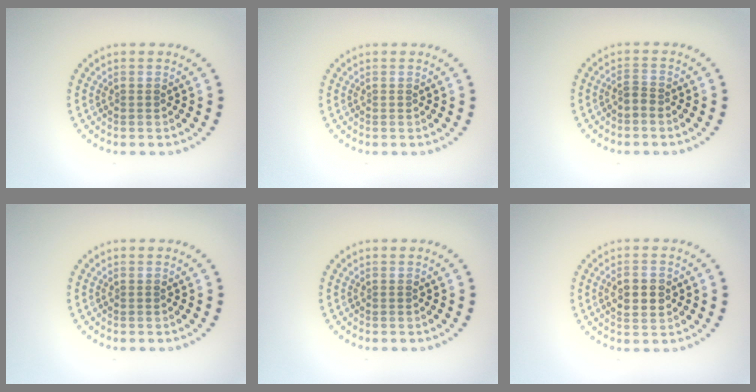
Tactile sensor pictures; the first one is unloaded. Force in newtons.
{"total": 0.0}
{"total": 1.2, "press": 1.0, "slide": 0.7}
{"total": 0.0}
{"total": 0.0}
{"total": 3.2, "press": 3.2, "slide": 0.0}